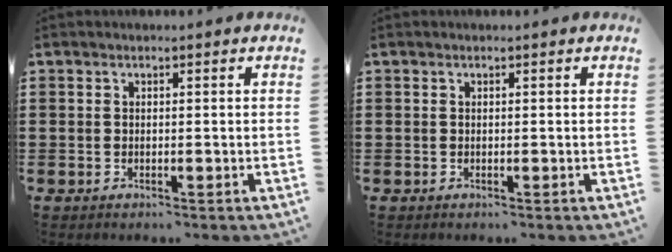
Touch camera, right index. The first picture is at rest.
{"total": 0.0}